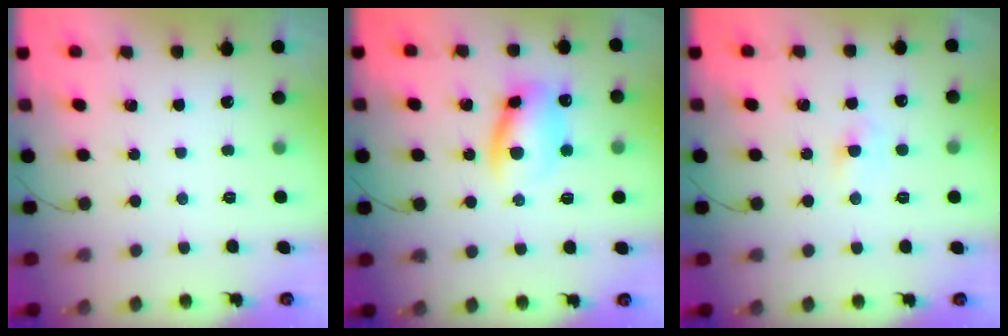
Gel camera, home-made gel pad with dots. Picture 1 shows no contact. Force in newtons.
{"total": 12.0, "press": 11.9, "slide": 1.8}
{"total": 2.4, "press": 2.2, "slide": 0.9}